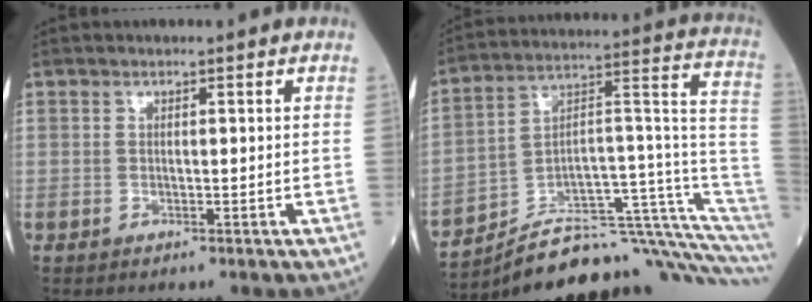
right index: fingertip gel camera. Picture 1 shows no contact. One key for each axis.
{"total": 20.7, "fx": -17.1, "fy": 1.0, "fz": 11.6, "tx": -0.107, "ty": 0.074, "tz": -0.255}